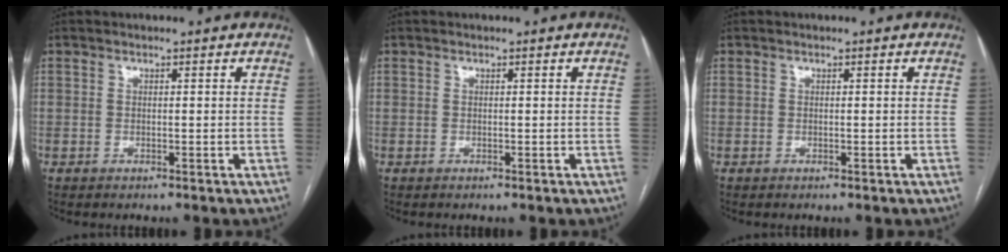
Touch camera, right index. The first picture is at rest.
{"total": 0.0}
{"total": 0.0}